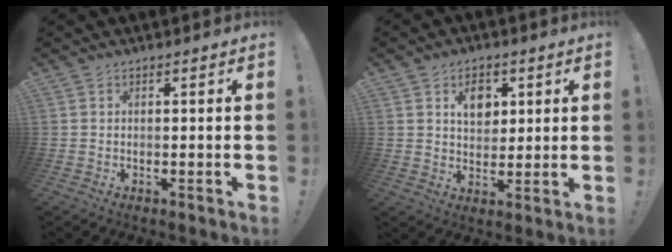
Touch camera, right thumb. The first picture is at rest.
{"total": 7.6, "force": [3.1, 5.7, 3.9], "torque": [-0.040, -0.014, 0.051]}